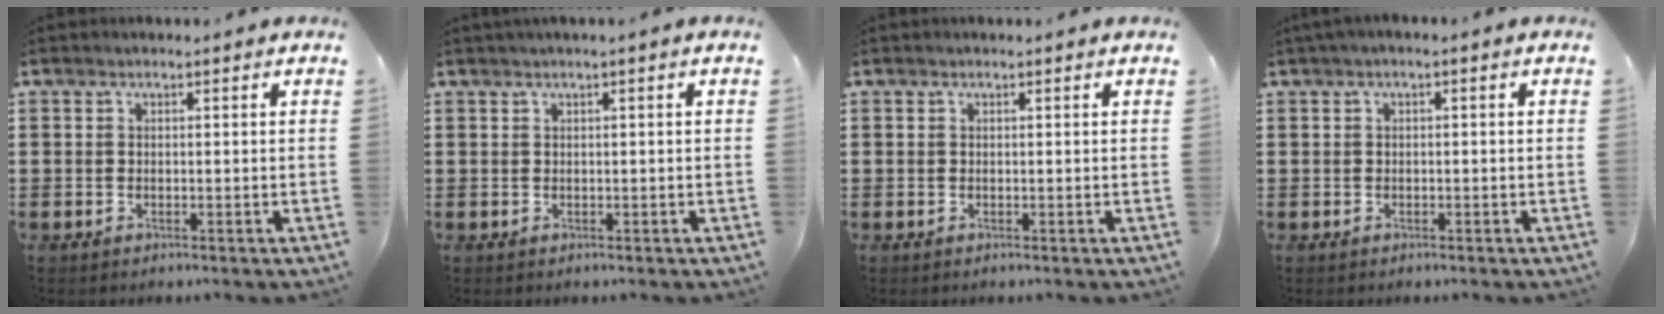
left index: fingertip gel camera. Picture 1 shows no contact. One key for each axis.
{"total": 0.6, "fx": 0.1, "fy": -0.1, "fz": 0.6, "tx": -0.009, "ty": -0.004, "tz": 0.002}
{"total": 0.0}
{"total": 1.1, "fx": -0.6, "fy": 0.2, "fz": 0.8, "tx": -0.013, "ty": -0.001, "tz": -0.012}